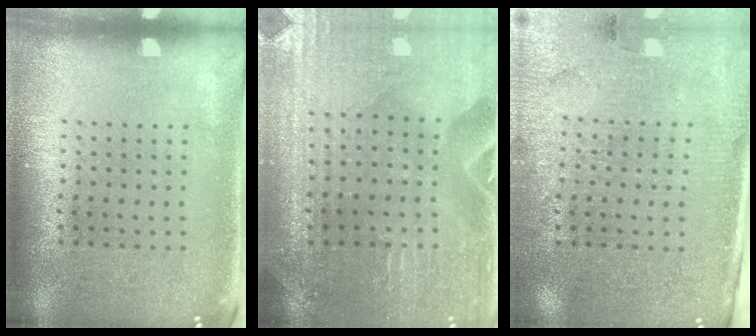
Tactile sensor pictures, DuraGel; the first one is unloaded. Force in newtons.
{"total": 1.2, "press": 1.2, "slide": 0.0}
{"total": 3.1, "press": 2.9, "slide": 1.1}